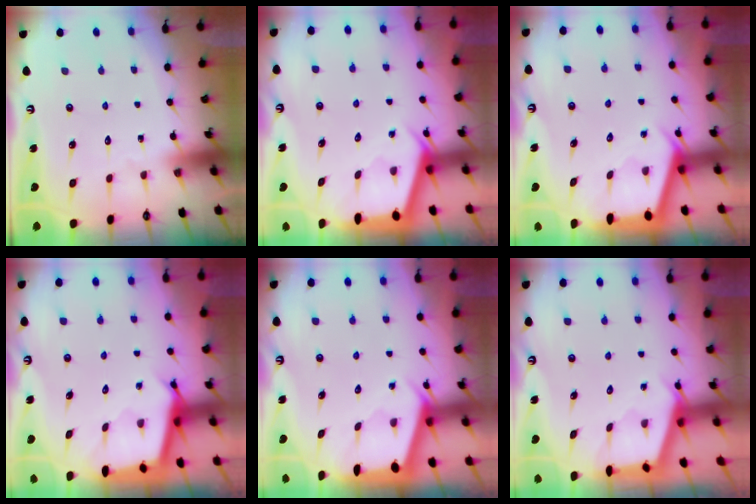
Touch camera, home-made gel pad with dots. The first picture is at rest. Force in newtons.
{"total": 2.8, "press": 2.8, "slide": 0.4}
{"total": 2.9, "press": 2.9, "slide": 0.3}
{"total": 2.8, "press": 2.8, "slide": 0.3}
{"total": 2.4, "press": 2.4, "slide": 0.3}
{"total": 2.6, "press": 2.6, "slide": 0.3}